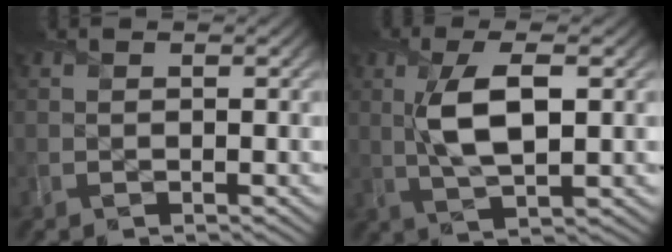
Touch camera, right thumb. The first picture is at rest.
{"total": 7.6, "force": [1.0, 2.7, 7.0], "torque": [-0.147, 0.001, 0.018]}